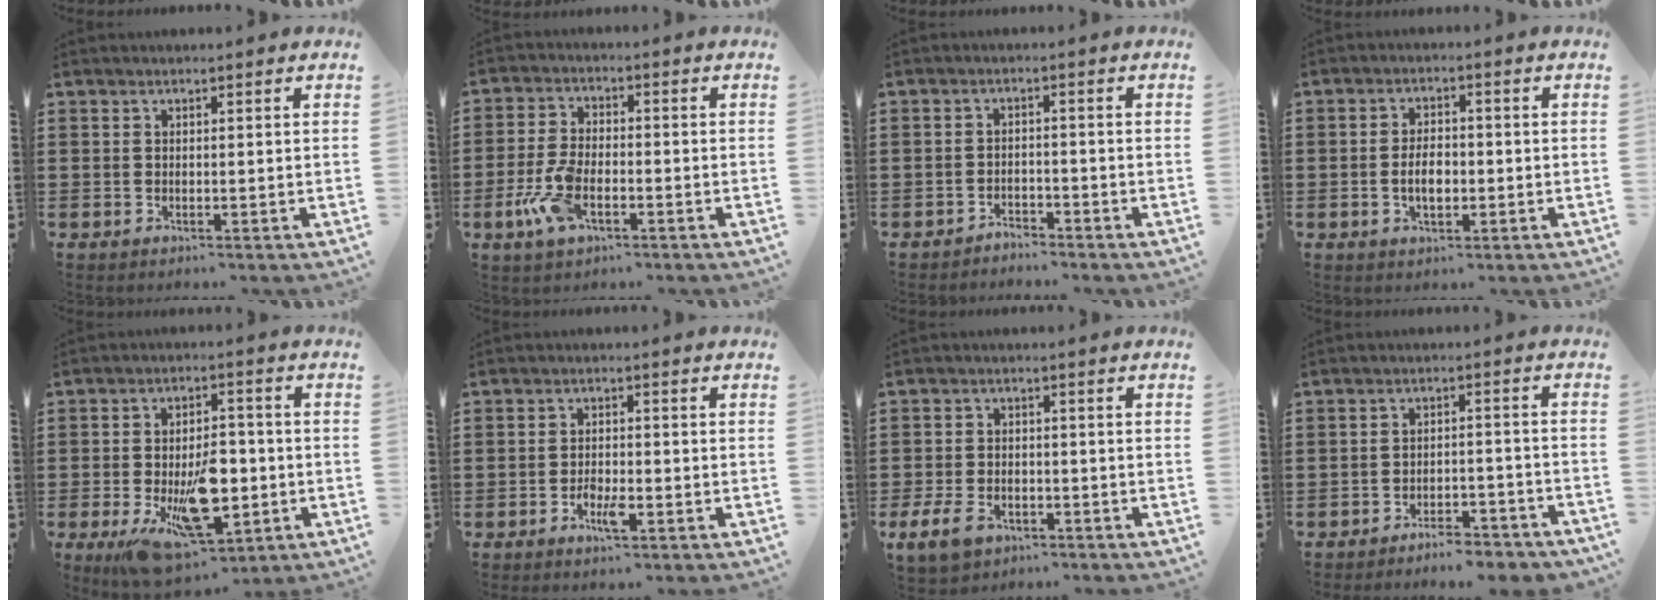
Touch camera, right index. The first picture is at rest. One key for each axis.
{"total": 7.0, "fx": -2.8, "fy": 3.2, "fz": 5.6, "tx": -0.142, "ty": -0.009, "tz": -0.058}
{"total": 2.2, "fx": -2.2, "fy": 0.2, "fz": -0.3, "tx": -0.003, "ty": 0.004, "tz": -0.049}
{"total": 4.2, "fx": -0.7, "fy": 2.1, "fz": 3.5, "tx": -0.065, "ty": 0.000, "tz": -0.017}
{"total": 13.5, "fx": -3.8, "fy": 6.8, "fz": 11.0, "tx": -0.187, "ty": -0.002, "tz": -0.056}
{"total": 3.1, "fx": -1.6, "fy": 1.1, "fz": 2.5, "tx": -0.049, "ty": 0.001, "tz": -0.030}
{"total": 4.3, "fx": -2.7, "fy": 2.5, "fz": 2.3, "tx": -0.067, "ty": 0.002, "tz": -0.058}
{"total": 4.5, "fx": -4.3, "fy": 0.2, "fz": 1.0, "tx": -0.019, "ty": 0.003, "tz": -0.087}